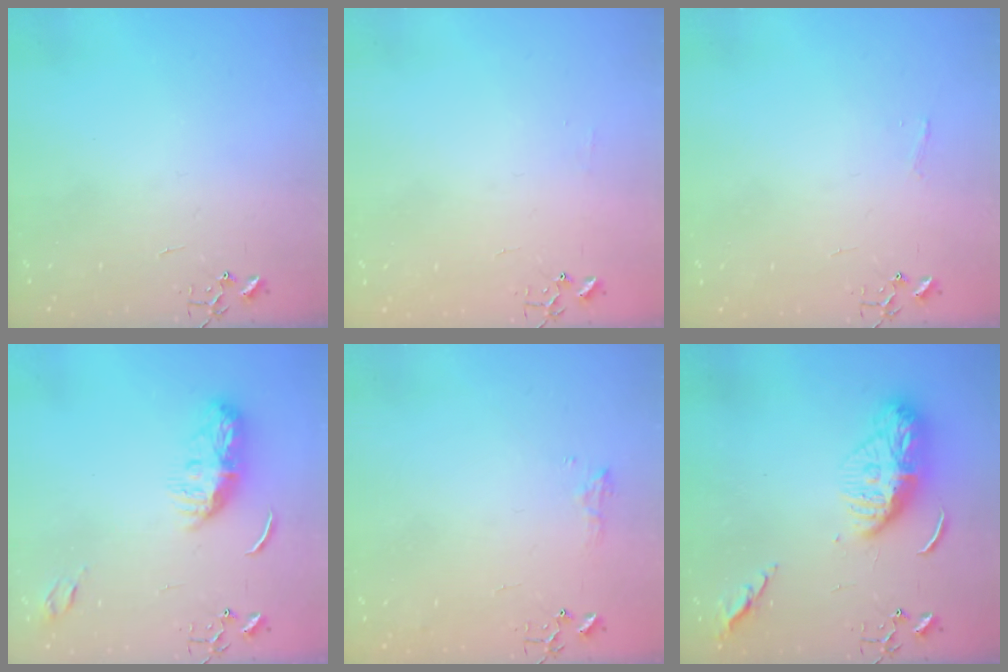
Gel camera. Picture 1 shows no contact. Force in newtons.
{"total": 3.9, "press": 3.8, "slide": 0.6}
{"total": 3.7, "press": 3.6, "slide": 0.5}
{"total": 9.4, "press": 9.4, "slide": 0.4}
{"total": 7.6, "press": 7.6, "slide": 0.8}
{"total": 13.3, "press": 13.2, "slide": 1.3}